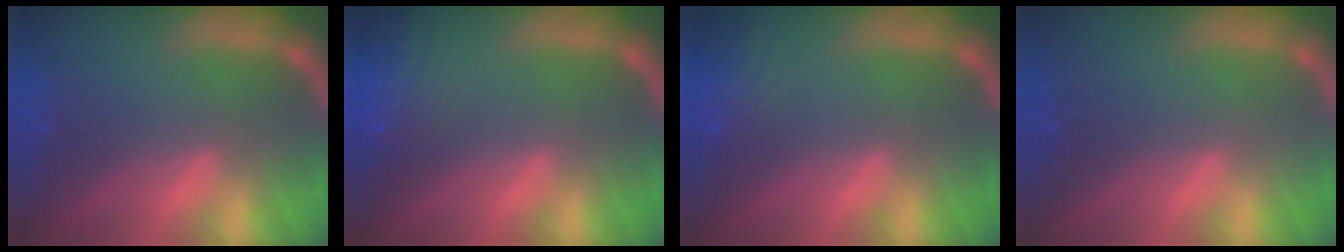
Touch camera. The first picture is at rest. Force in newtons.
{"total": 6.5}
{"total": 3.5}
{"total": 0.0}